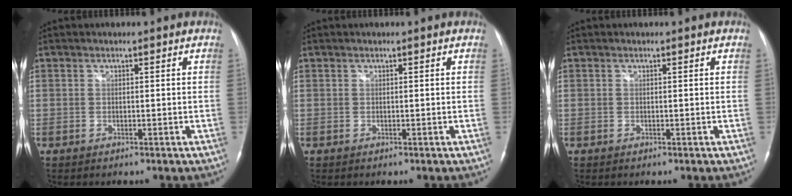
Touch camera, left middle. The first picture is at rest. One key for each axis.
{"total": 0.0}
{"total": 0.0}